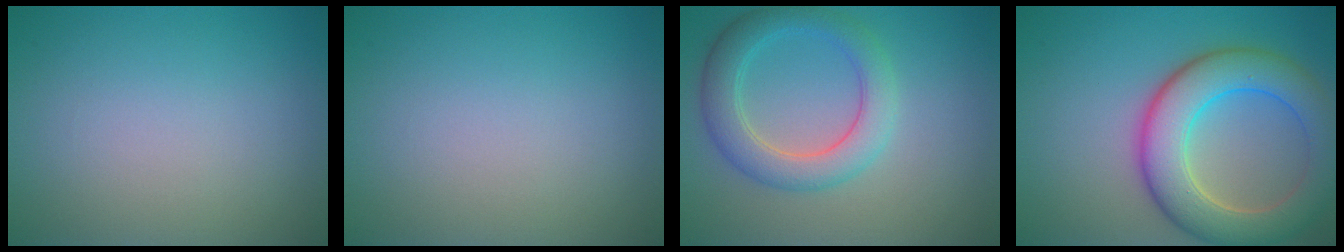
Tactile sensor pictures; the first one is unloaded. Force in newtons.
{"total": 0.0}
{"total": 4.6, "press": 4.5, "slide": 0.5}
{"total": 8.0, "press": 8.0, "slide": 0.4}